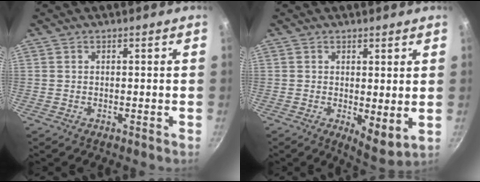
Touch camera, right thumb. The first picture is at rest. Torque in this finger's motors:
{"motor_torque": [-0.45, -0.04, -0.06, -0.03, 0.07]}